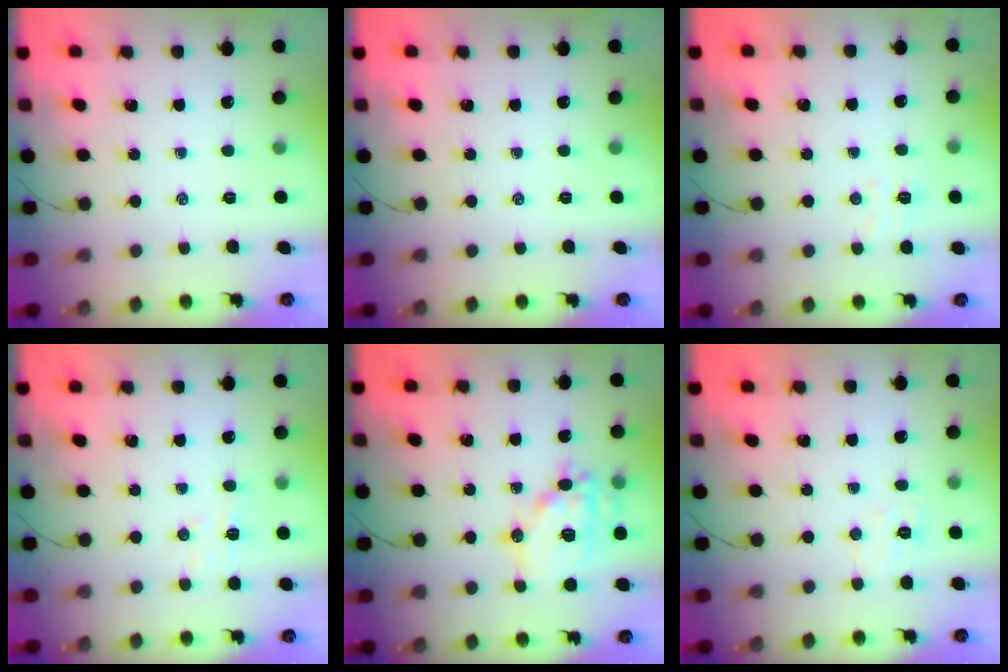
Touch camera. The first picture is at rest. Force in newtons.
{"total": 0.0}
{"total": 4.1, "press": 4.0, "slide": 0.9}
{"total": 4.9, "press": 4.9, "slide": 0.7}
{"total": 15.4, "press": 15.2, "slide": 2.5}
{"total": 4.5, "press": 4.3, "slide": 1.0}